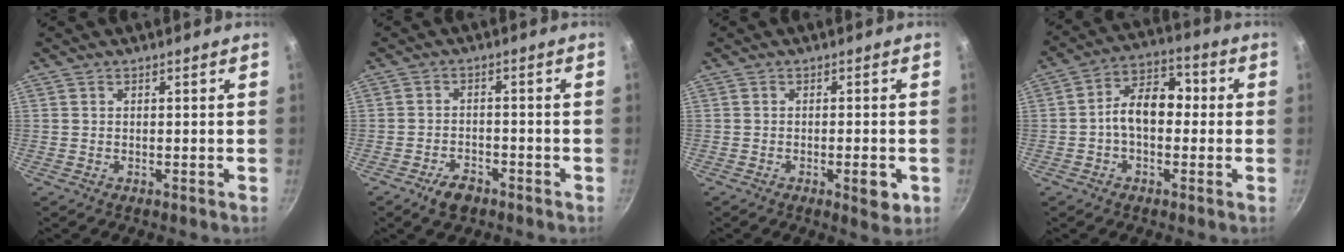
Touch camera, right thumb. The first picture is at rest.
{"total": 4.7, "force": [-3.2, 2.5, 2.4], "torque": [-0.038, 0.022, -0.051]}
{"total": 4.6, "force": [-1.6, 1.6, 4.0], "torque": [-0.053, 0.005, -0.017]}
{"total": 10.1, "force": [-0.5, 6.7, 7.5], "torque": [-0.087, 0.038, -0.027]}